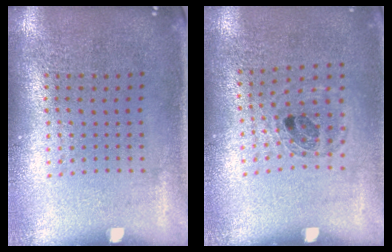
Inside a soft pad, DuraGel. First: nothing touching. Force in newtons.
{"total": 0.8, "press": 0.8, "slide": 0.2}